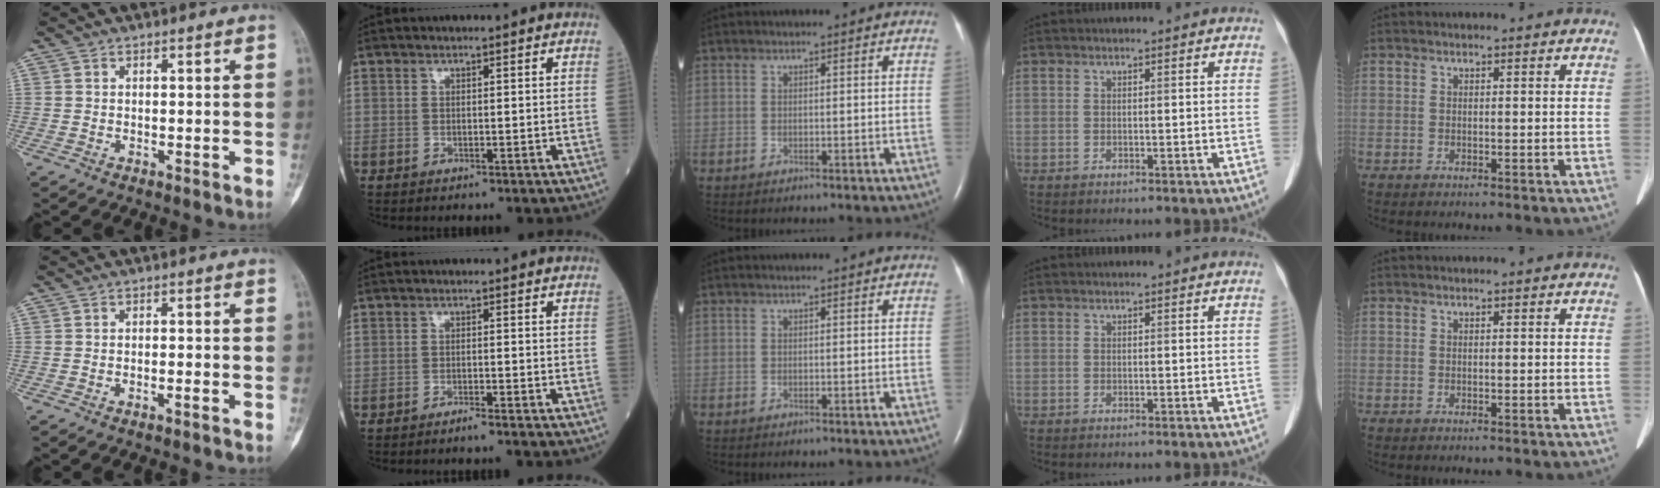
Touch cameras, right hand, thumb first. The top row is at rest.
{"thumb": {"total": 1.1, "force": [-0.7, 0.1, 0.8], "torque": [-0.021, 0.010, -0.009]}, "index": {"total": 1.9, "force": [-1.7, -0.4, 0.7], "torque": [-0.011, 0.003, -0.026]}}